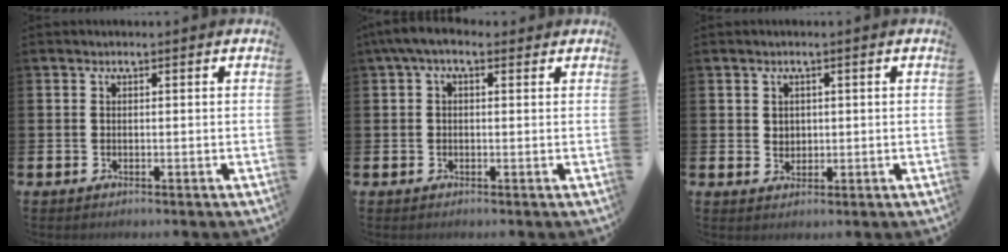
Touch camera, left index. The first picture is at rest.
{"total": 3.1, "force": [1.6, 1.6, 2.1], "torque": [-0.046, 0.008, 0.027]}
{"total": 1.8, "force": [1.0, 1.4, 0.4], "torque": [0.007, 0.001, 0.014]}